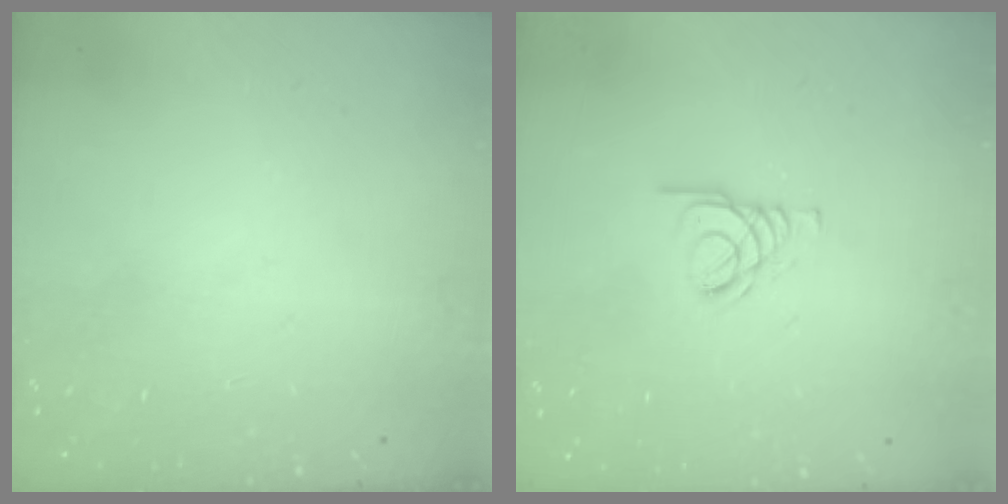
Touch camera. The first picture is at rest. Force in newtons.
{"total": 2.1, "press": 2.1, "slide": 0.2}